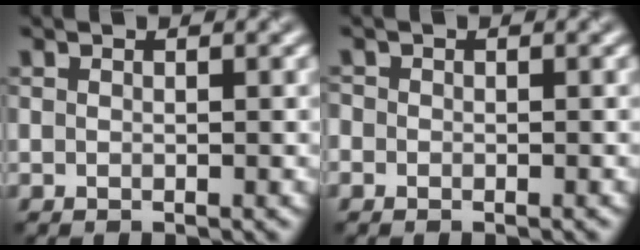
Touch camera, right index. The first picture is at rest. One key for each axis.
{"total": 0.9, "fx": -0.4, "fy": 0.8, "fz": 0.0, "tx": 0.005, "ty": -0.004, "tz": -0.010}